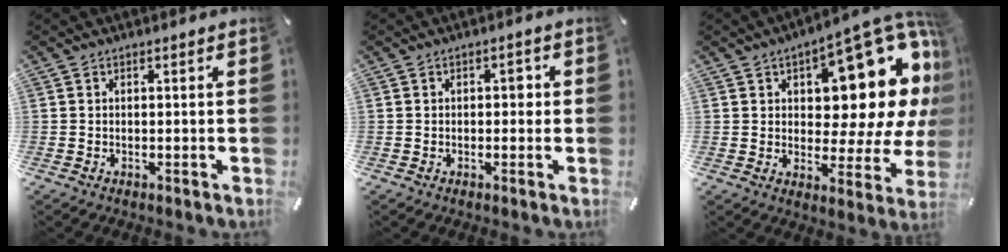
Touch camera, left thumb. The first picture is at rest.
{"total": 1.9, "force": [0.0, 1.3, 1.3], "torque": [-0.011, 0.003, -0.007]}
{"total": 21.1, "force": [10.1, 9.7, 15.8], "torque": [-0.183, -0.086, 0.159]}